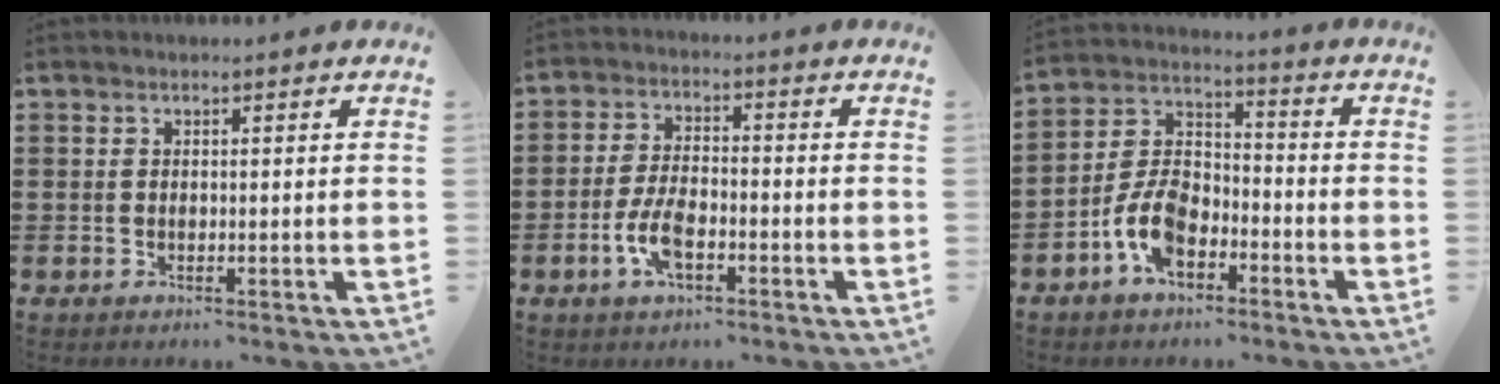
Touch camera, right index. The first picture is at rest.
{"total": 5.8, "force": [-2.3, 2.7, 4.7], "torque": [-0.113, -0.005, -0.047]}
{"total": 8.4, "force": [-4.0, 4.6, 5.7], "torque": [-0.145, 0.003, -0.080]}